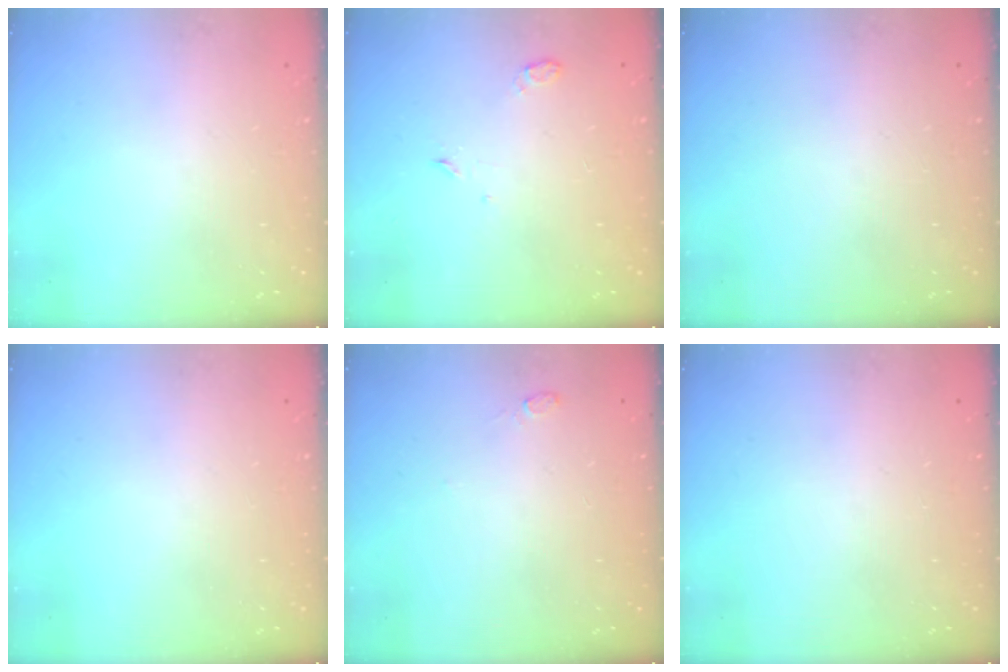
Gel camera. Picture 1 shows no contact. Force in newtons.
{"total": 3.0, "press": 2.9, "slide": 0.6}
{"total": 0.0}
{"total": 0.0}
{"total": 4.3, "press": 3.7, "slide": 2.2}
{"total": 0.0}